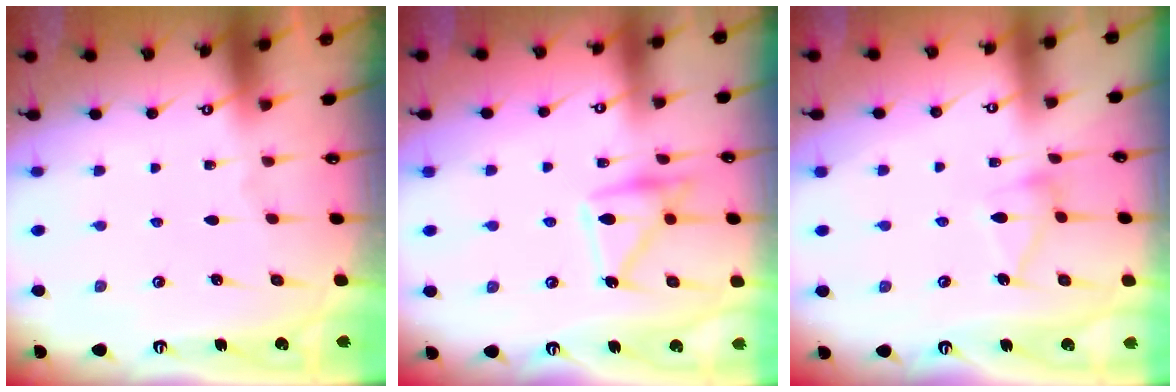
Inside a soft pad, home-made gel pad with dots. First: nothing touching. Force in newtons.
{"total": 14.6, "press": 14.6, "slide": 0.8}
{"total": 9.7, "press": 9.7, "slide": 0.6}